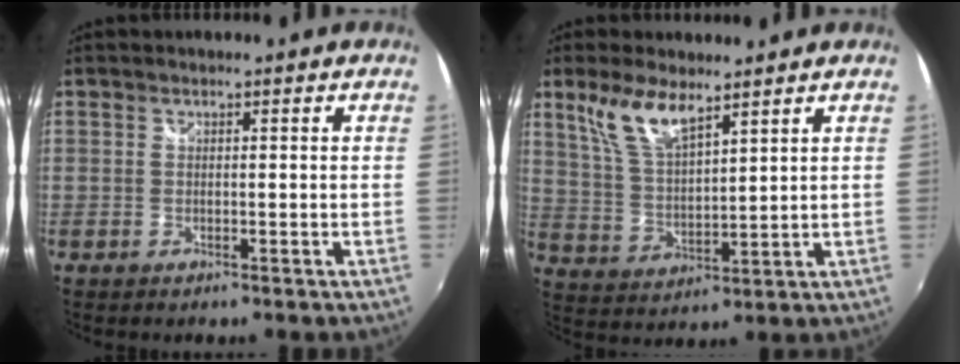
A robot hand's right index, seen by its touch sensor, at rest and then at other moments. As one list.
[{"total": 9.2, "force": [6.2, 3.0, 6.0], "torque": [-0.121, 0.005, 0.132]}]